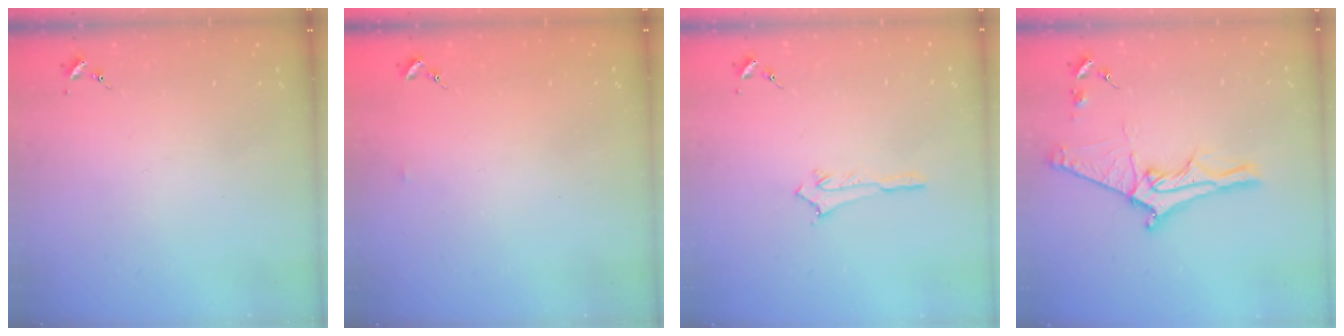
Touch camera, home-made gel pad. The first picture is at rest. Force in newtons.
{"total": 3.2, "press": 3.2, "slide": 0.4}
{"total": 2.9, "press": 2.9, "slide": 0.2}
{"total": 14.1, "press": 14.1, "slide": 1.1}